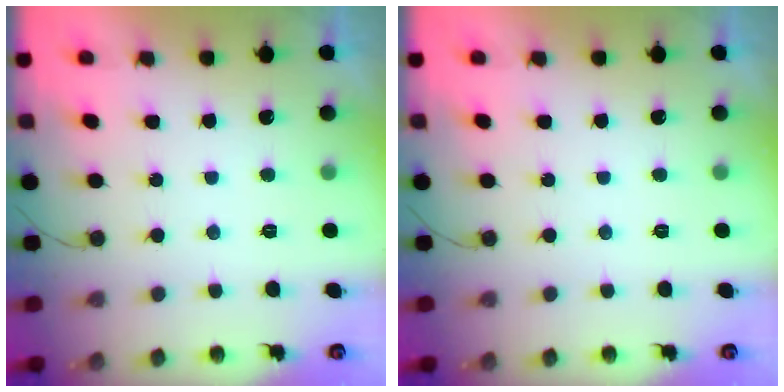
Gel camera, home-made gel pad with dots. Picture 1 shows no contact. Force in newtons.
{"total": 0.0}